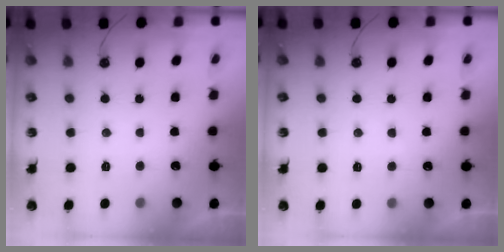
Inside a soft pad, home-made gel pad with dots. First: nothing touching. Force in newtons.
{"total": 3.1, "press": 3.1, "slide": 0.4}